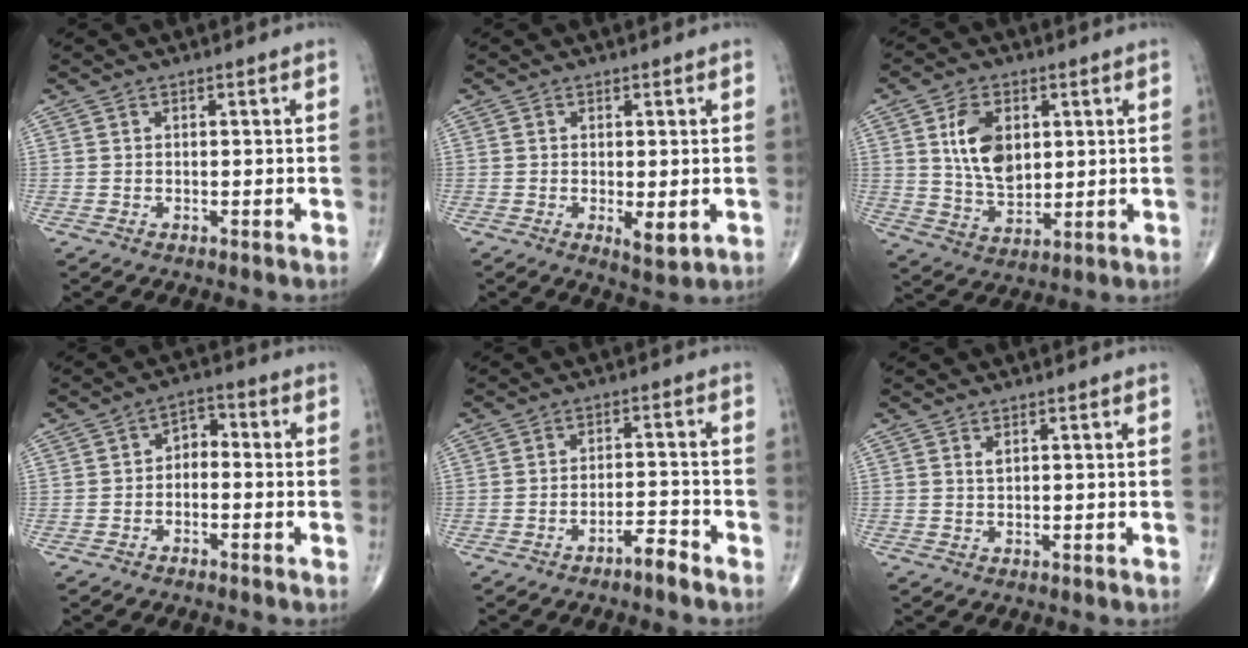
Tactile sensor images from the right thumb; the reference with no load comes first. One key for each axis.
{"total": 3.5, "fx": -0.5, "fy": 1.2, "fz": 3.2, "tx": -0.050, "ty": -0.012, "tz": -0.005}
{"total": 10.8, "fx": 2.7, "fy": 6.8, "fz": 7.9, "tx": -0.125, "ty": -0.016, "tz": 0.057}
{"total": 3.9, "fx": -1.0, "fy": 2.6, "fz": 2.6, "tx": -0.026, "ty": 0.029, "tz": -0.030}
{"total": 3.7, "fx": -2.9, "fy": 0.6, "fz": 2.2, "tx": -0.036, "ty": 0.026, "tz": -0.050}
{"total": 0.8, "fx": 0.5, "fy": 0.2, "fz": 0.6, "tx": -0.010, "ty": 0.000, "tz": 0.010}